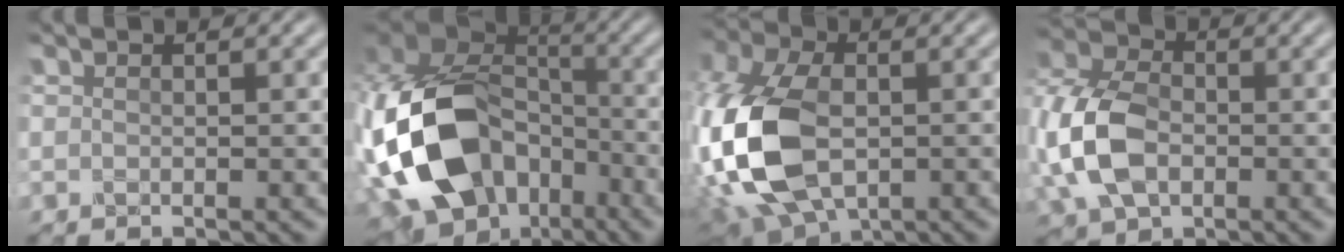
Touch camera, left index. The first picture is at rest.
{"total": 17.0, "force": [-5.0, 12.3, 10.7], "torque": [-0.255, -0.019, -0.085]}
{"total": 15.1, "force": [-3.2, 9.2, 11.5], "torque": [-0.286, -0.015, -0.063]}
{"total": 9.5, "force": [-1.7, 6.6, 6.6], "torque": [-0.172, -0.003, -0.045]}